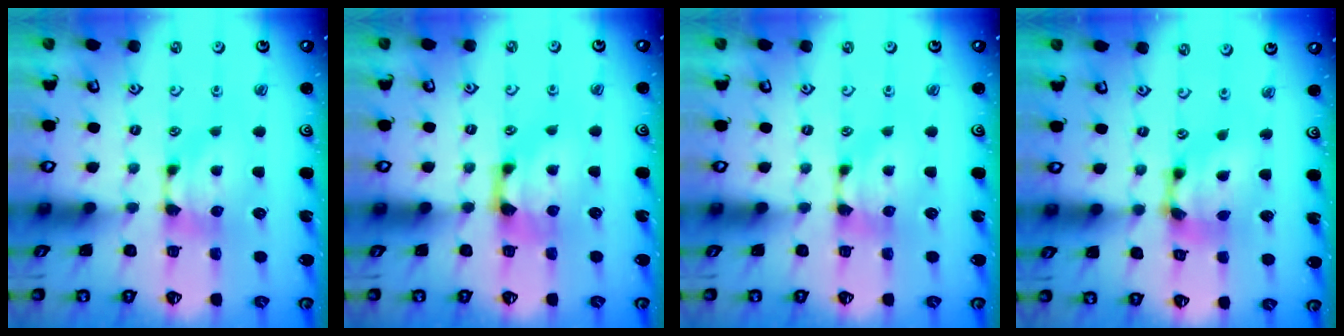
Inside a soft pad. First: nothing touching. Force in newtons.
{"total": 1.5, "press": 0.7, "slide": 1.4}
{"total": 0.0}
{"total": 5.2, "press": 4.8, "slide": 1.9}